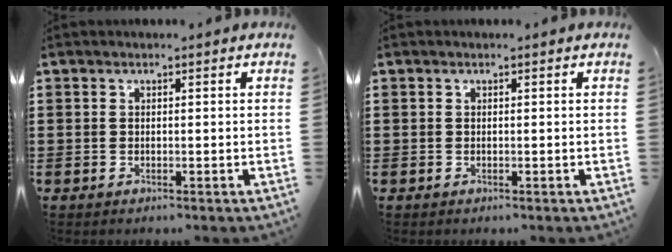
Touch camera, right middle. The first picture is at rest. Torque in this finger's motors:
{"motor_torque": [-0.43, 0.43, 0.00, -0.01]}